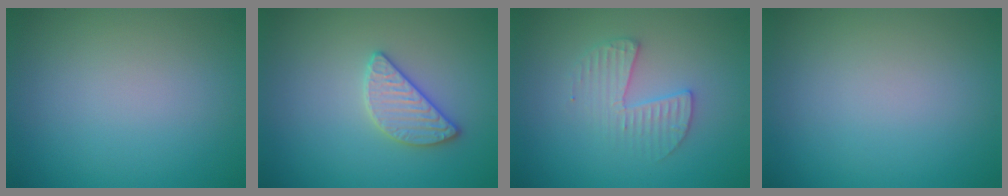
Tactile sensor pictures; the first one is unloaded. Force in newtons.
{"total": 2.6, "press": 2.6, "slide": 0.4}
{"total": 2.7, "press": 2.7, "slide": 0.3}
{"total": 0.0}